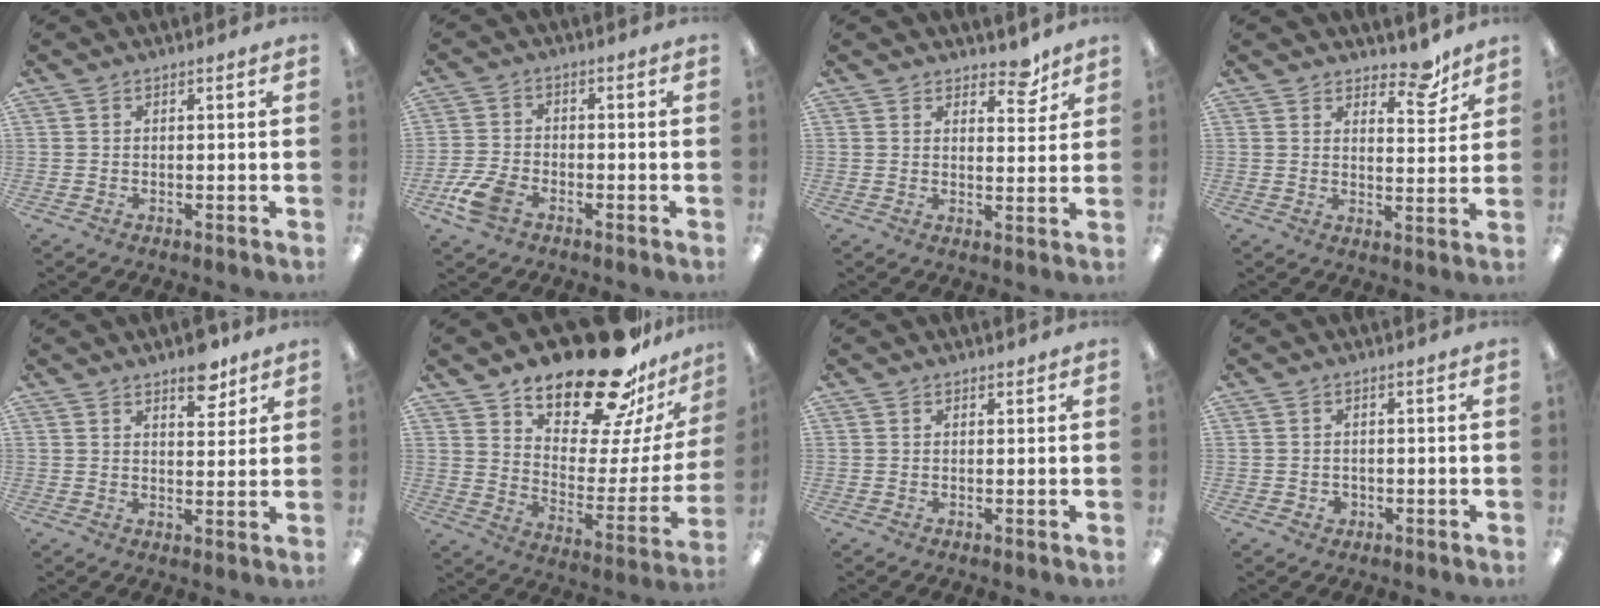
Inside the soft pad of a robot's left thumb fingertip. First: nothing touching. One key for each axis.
{"total": 6.7, "fx": -3.8, "fy": 4.1, "fz": 3.8, "tx": -0.086, "ty": 0.014, "tz": -0.071}
{"total": 6.1, "fx": 4.9, "fy": 2.8, "fz": 2.5, "tx": -0.020, "ty": -0.029, "tz": 0.082}
{"total": 7.7, "fx": 6.2, "fy": 3.2, "fz": 3.3, "tx": -0.026, "ty": -0.042, "tz": 0.104}
{"total": 7.0, "fx": 5.3, "fy": 3.3, "fz": 3.2, "tx": -0.019, "ty": -0.033, "tz": 0.087}
{"total": 24.0, "fx": 19.3, "fy": 8.3, "fz": 11.6, "tx": -0.172, "ty": -0.135, "tz": 0.330}
{"total": 0.9, "fx": 0.7, "fy": 0.5, "fz": 0.1, "tx": -0.002, "ty": 0.002, "tz": 0.013}
{"total": 1.7, "fx": -0.2, "fy": 1.6, "fz": 0.4, "tx": -0.009, "ty": 0.003, "tz": -0.007}